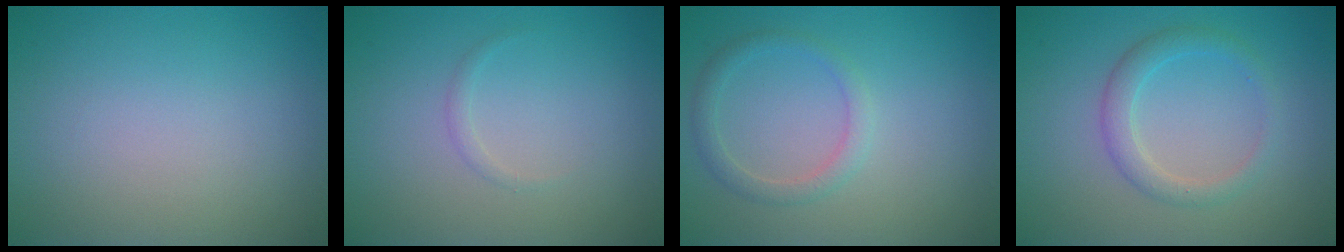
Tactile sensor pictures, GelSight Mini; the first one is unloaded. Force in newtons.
{"total": 0.6, "press": 0.6, "slide": 0.1}
{"total": 1.8, "press": 1.8, "slide": 0.0}
{"total": 2.3, "press": 2.3, "slide": 0.1}